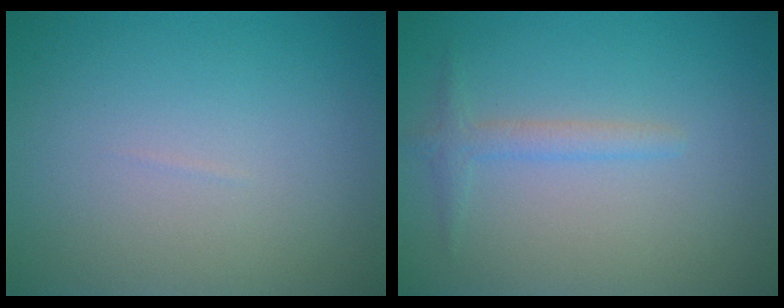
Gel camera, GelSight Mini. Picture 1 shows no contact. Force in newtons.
{"total": 1.6, "press": 1.6, "slide": 0.1}